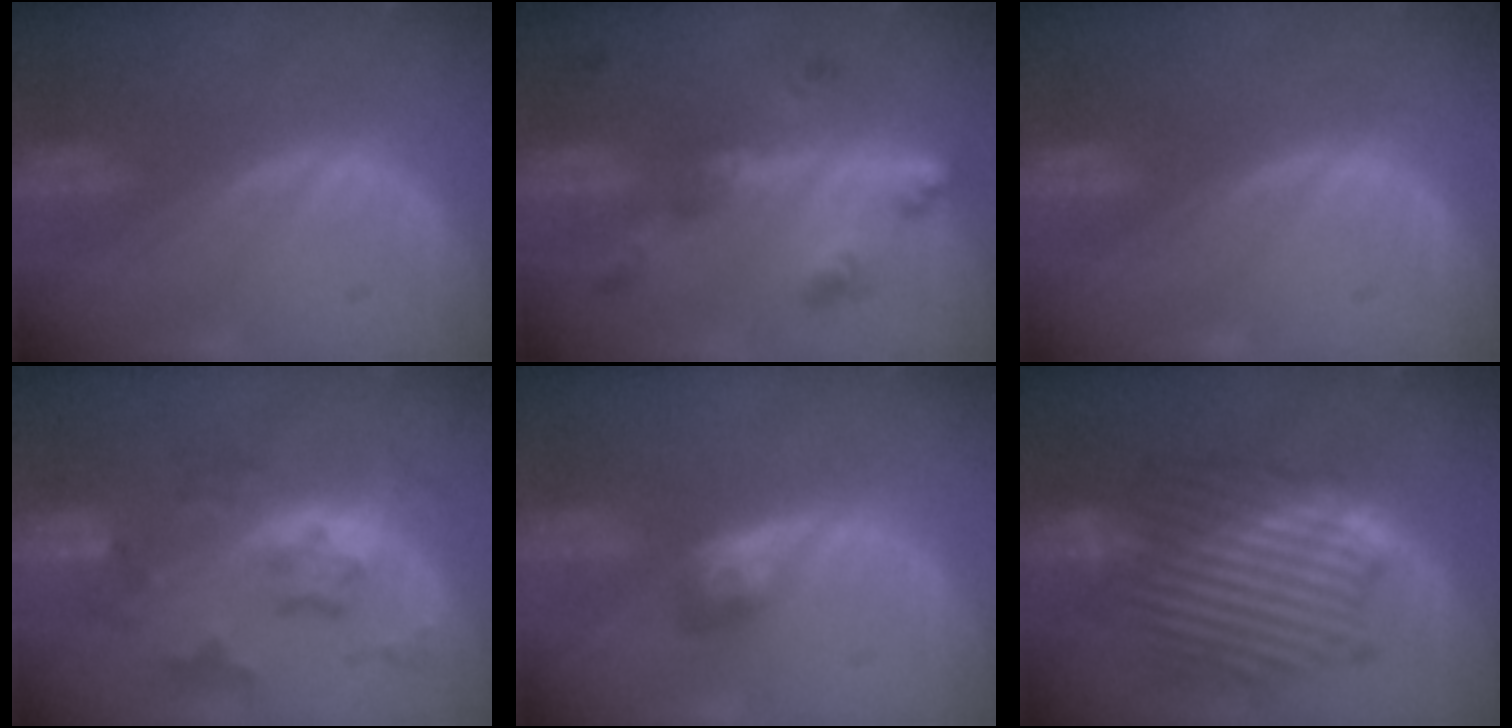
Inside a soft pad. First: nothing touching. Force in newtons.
{"total": 6.9, "press": 6.0, "slide": 3.3}
{"total": 0.0}
{"total": 7.4, "press": 6.6, "slide": 3.3}
{"total": 3.0, "press": 2.6, "slide": 1.4}
{"total": 10.4, "press": 10.4, "slide": 0.5}